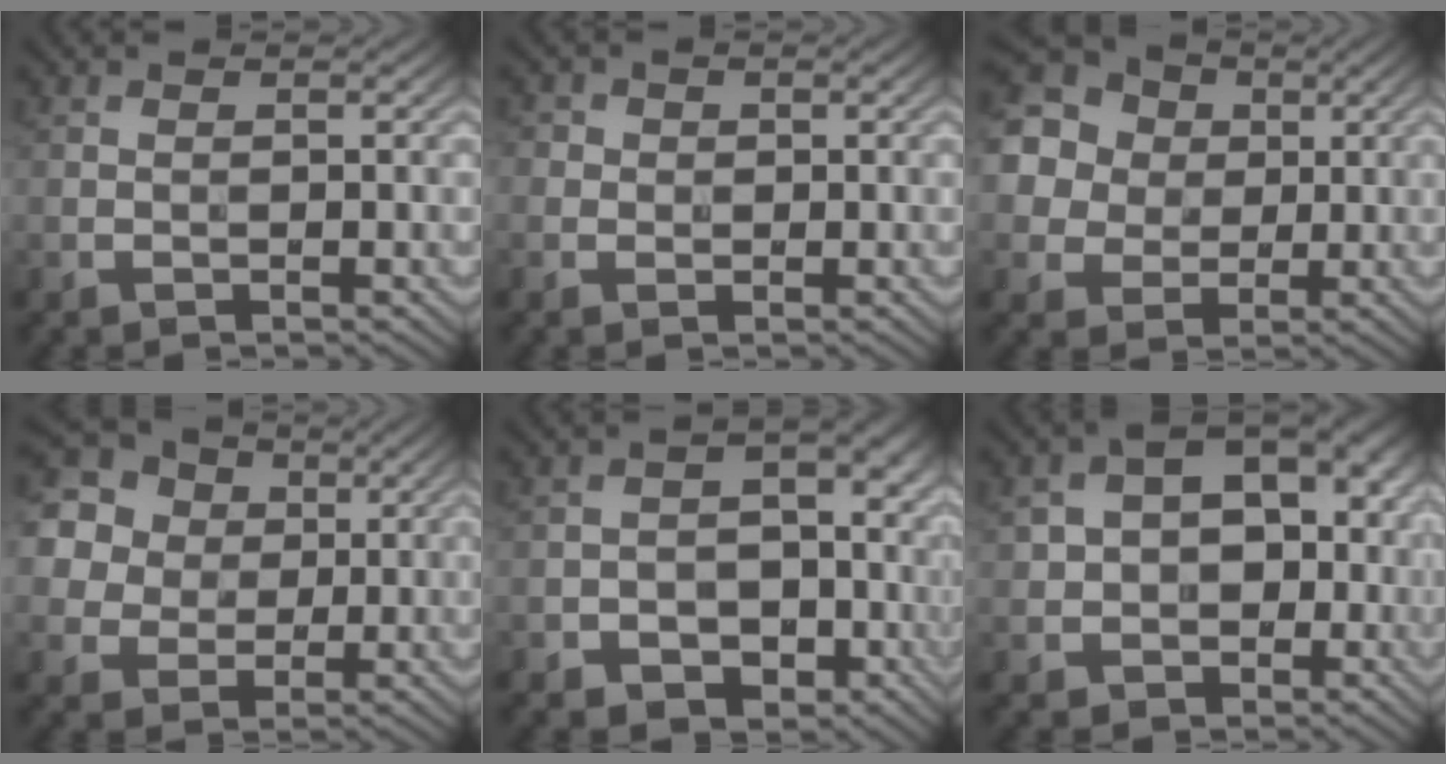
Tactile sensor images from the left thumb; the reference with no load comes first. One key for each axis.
{"total": 1.7, "fx": 0.2, "fy": 1.7, "fz": 0.5, "tx": -0.011, "ty": 0.001, "tz": -0.002}
{"total": 18.6, "fx": 5.7, "fy": 16.1, "fz": 7.3, "tx": -0.248, "ty": 0.030, "tz": 0.087}
{"total": 20.1, "fx": 7.5, "fy": 17.0, "fz": 7.8, "tx": -0.262, "ty": 0.033, "tz": 0.121}
{"total": 8.6, "fx": -3.6, "fy": 6.5, "fz": 4.3, "tx": -0.056, "ty": -0.007, "tz": -0.058}
{"total": 10.6, "fx": -0.5, "fy": 8.2, "fz": 6.8, "tx": -0.098, "ty": -0.006, "tz": -0.004}